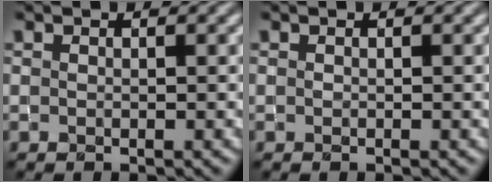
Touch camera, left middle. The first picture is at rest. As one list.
[{"total": 0.0}]